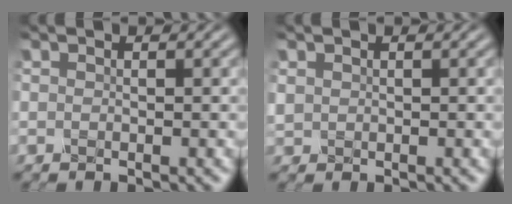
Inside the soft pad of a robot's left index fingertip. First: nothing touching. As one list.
[{"total": 0.8, "force": [0.4, 0.6, 0.2], "torque": [-0.006, 0.000, 0.010]}]